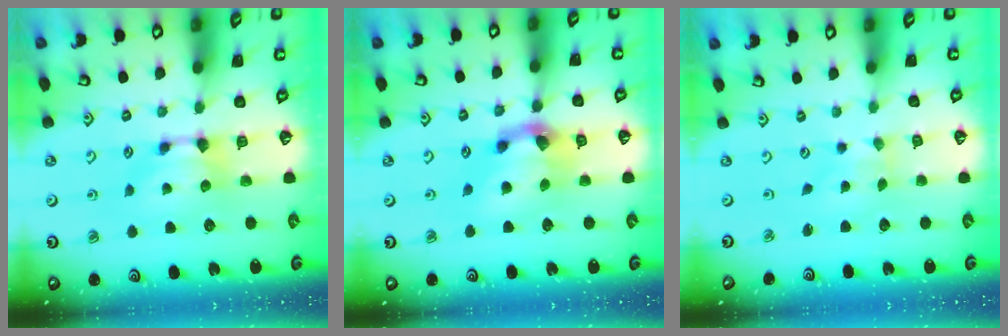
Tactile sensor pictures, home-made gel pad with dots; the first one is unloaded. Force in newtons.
{"total": 5.2, "press": 4.9, "slide": 1.9}
{"total": 3.0, "press": 2.9, "slide": 0.8}